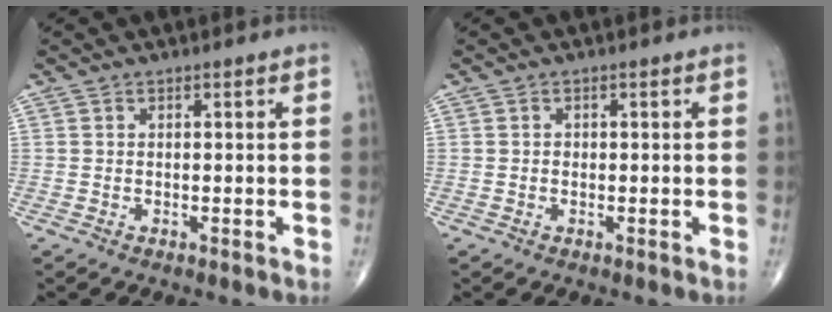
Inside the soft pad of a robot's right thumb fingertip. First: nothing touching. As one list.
[{"total": 0.7, "force": [0.0, 0.5, 0.4], "torque": [-0.009, 0.000, -0.001]}]